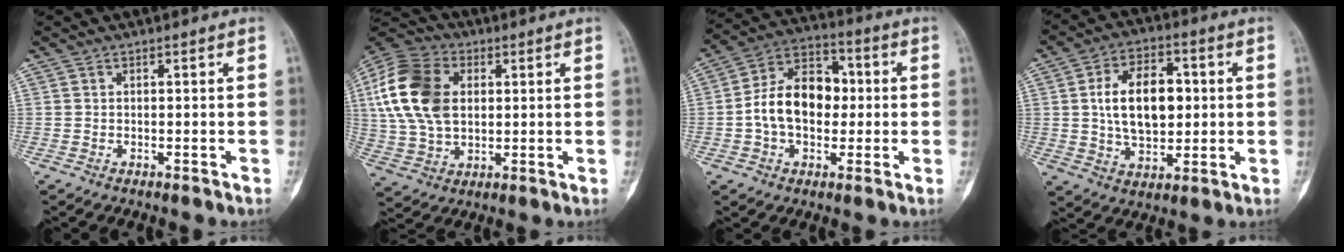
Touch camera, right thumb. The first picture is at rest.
{"total": 18.2, "force": [3.3, 12.6, 12.7], "torque": [-0.250, 0.008, 0.060]}
{"total": 14.0, "force": [-0.3, 9.6, 10.1], "torque": [-0.151, 0.036, -0.013]}
{"total": 14.2, "force": [1.6, 8.8, 11.1], "torque": [-0.161, 0.008, 0.028]}